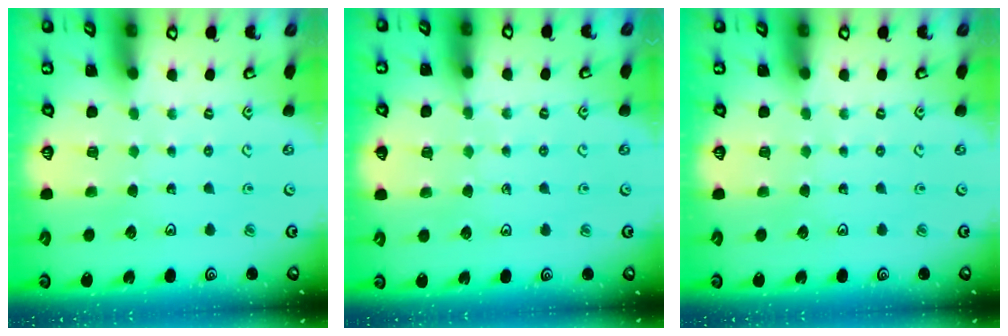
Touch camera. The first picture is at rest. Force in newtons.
{"total": 5.5, "press": 5.4, "slide": 0.7}
{"total": 0.0}